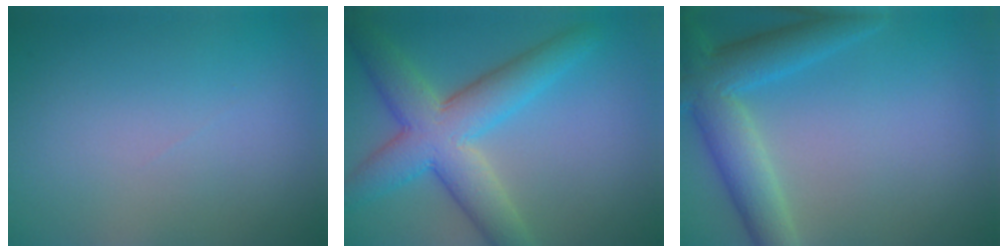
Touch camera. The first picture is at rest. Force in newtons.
{"total": 7.6, "press": 7.6, "slide": 0.2}
{"total": 6.2, "press": 6.2, "slide": 0.2}